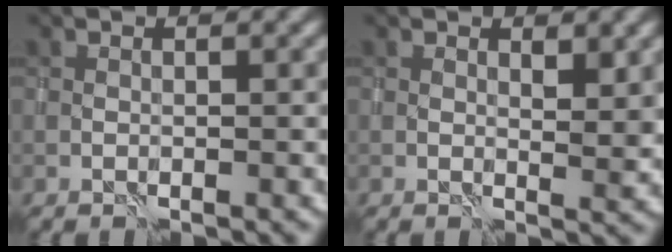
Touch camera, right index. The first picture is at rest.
{"total": 1.8, "force": [1.0, 0.5, 1.4], "torque": [-0.018, -0.008, 0.019]}